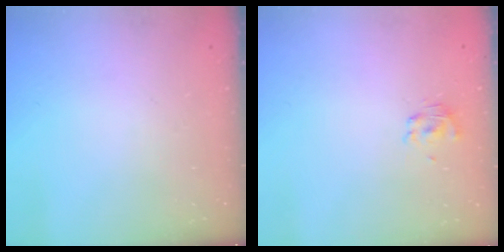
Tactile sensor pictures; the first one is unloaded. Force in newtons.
{"total": 2.0, "press": 1.9, "slide": 0.8}